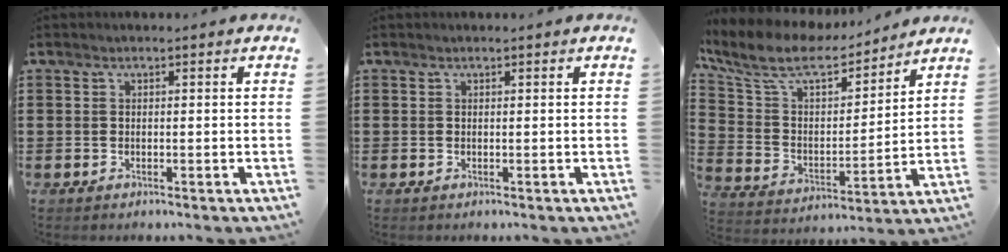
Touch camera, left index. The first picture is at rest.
{"total": 0.0}
{"total": 10.5, "force": [8.9, 3.2, 4.5], "torque": [-0.130, -0.051, 0.152]}